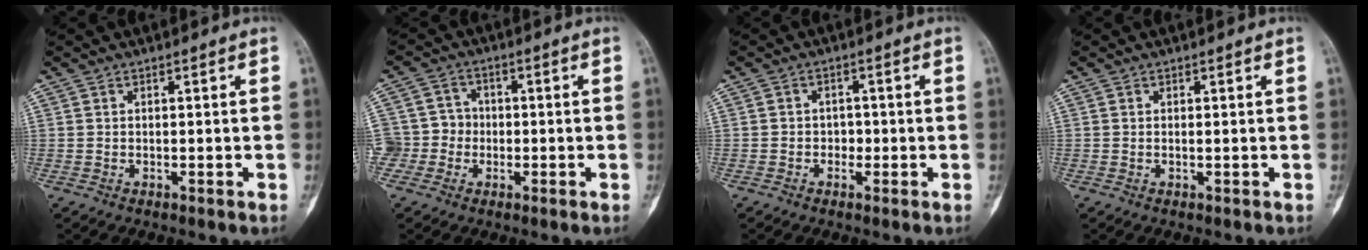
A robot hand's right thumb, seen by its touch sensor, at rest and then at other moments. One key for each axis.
{"total": 6.4, "fx": -1.4, "fy": 6.1, "fz": 0.9, "tx": 0.014, "ty": 0.021, "tz": -0.031}
{"total": 2.4, "fx": -0.6, "fy": 2.1, "fz": 0.9, "tx": 0.005, "ty": 0.010, "tz": -0.013}
{"total": 0.0}